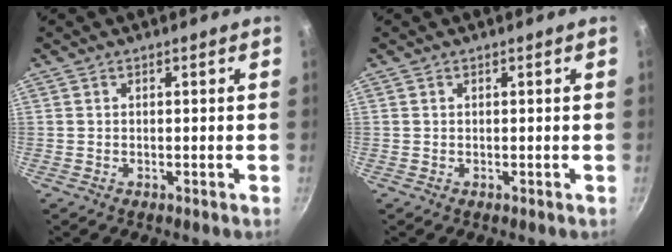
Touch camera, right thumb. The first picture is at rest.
{"total": 0.0}